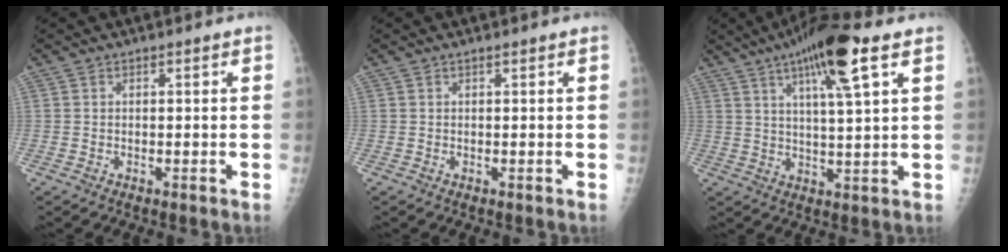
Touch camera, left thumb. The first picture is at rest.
{"total": 0.0}
{"total": 13.2, "force": [6.5, 2.0, 11.3], "torque": [-0.185, -0.011, 0.108]}